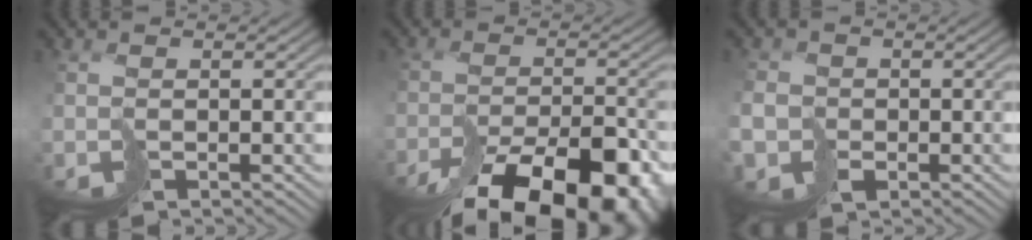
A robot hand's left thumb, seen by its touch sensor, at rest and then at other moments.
{"total": 14.2, "force": [-10.5, 5.1, 8.2], "torque": [-0.112, -0.025, -0.130]}
{"total": 4.3, "force": [-1.7, 3.7, 1.5], "torque": [-0.038, -0.012, -0.044]}